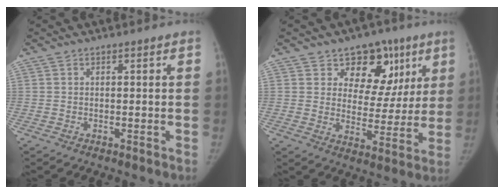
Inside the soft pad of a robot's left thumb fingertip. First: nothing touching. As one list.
[{"total": 13.0, "force": [7.0, 9.4, 5.6], "torque": [-0.010, -0.020, 0.099]}]